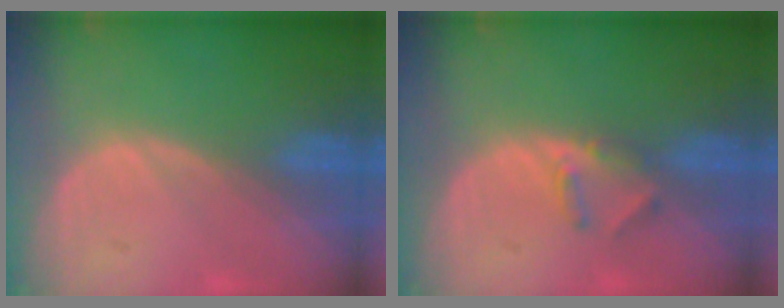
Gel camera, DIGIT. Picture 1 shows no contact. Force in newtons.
{"total": 2.5, "press": 2.3, "slide": 1.0}